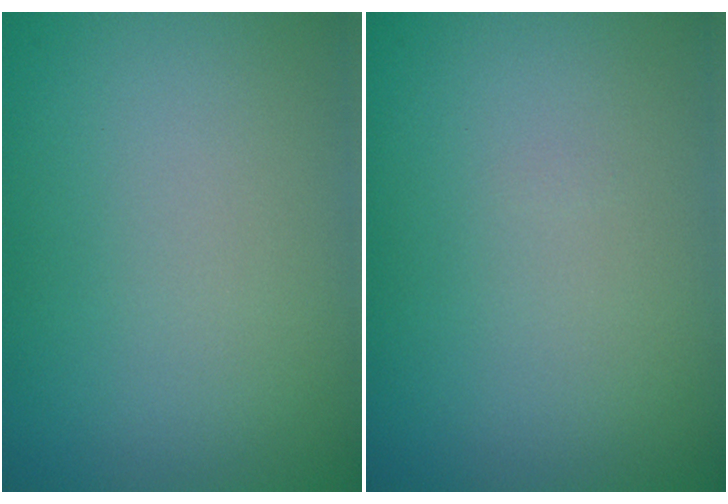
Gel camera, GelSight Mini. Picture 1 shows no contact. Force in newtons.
{"total": 0.0}